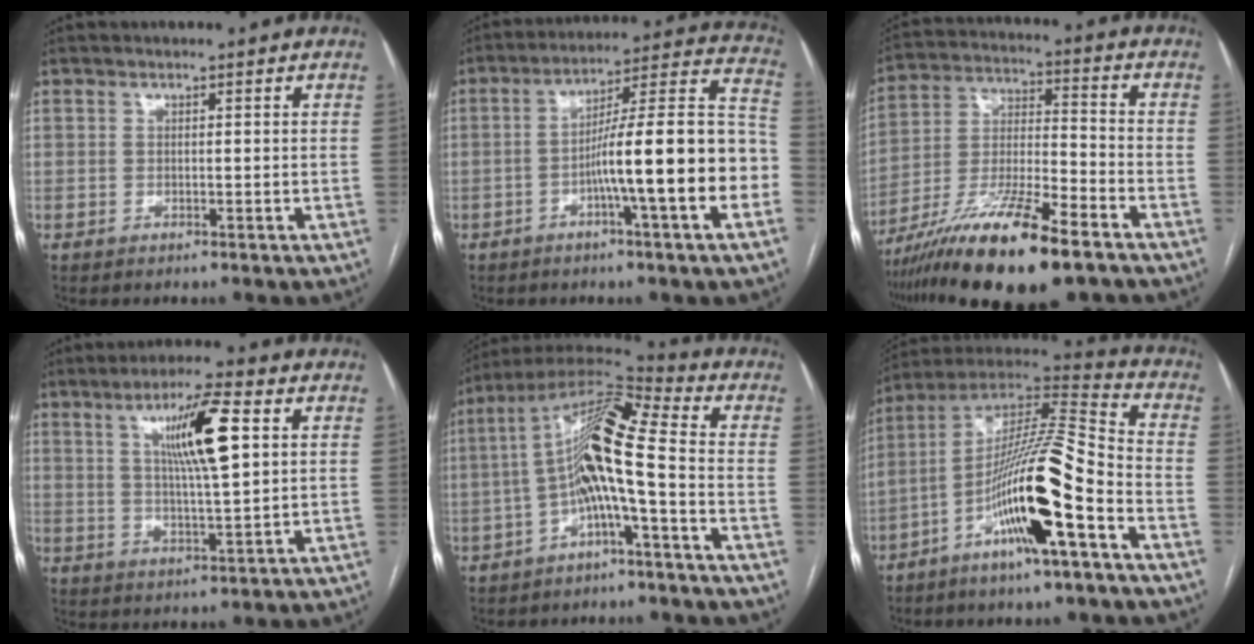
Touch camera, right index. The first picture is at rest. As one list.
[{"total": 17.6, "force": [-4.6, 0.1, 17.0], "torque": [-0.233, 0.027, -0.071]}, {"total": 18.6, "force": [-12.4, 2.5, 13.6], "torque": [-0.259, -0.029, -0.221]}, {"total": 10.6, "force": [3.4, 0.9, 10.0], "torque": [-0.172, 0.006, 0.058]}, {"total": 12.4, "force": [-2.0, 1.0, 12.2], "torque": [-0.228, 0.034, -0.041]}, {"total": 18.2, "force": [-7.5, 1.1, 16.6], "torque": [-0.311, -0.001, -0.133]}]